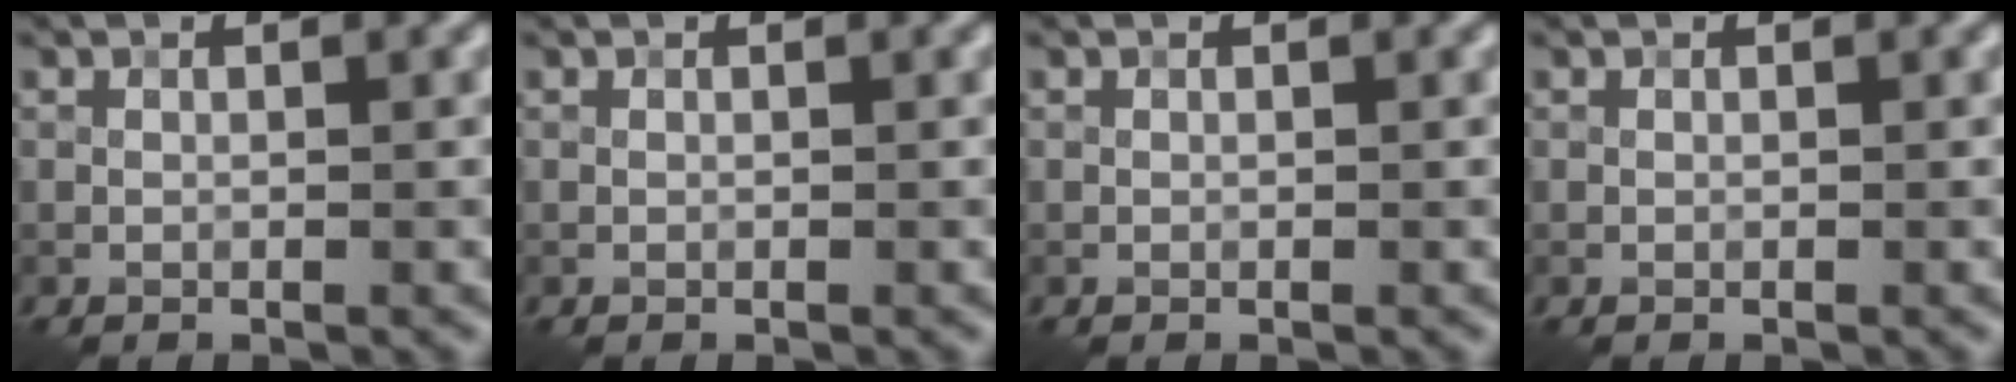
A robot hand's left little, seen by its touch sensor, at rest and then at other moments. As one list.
[{"total": 0.0}, {"total": 0.0}, {"total": 0.0}]